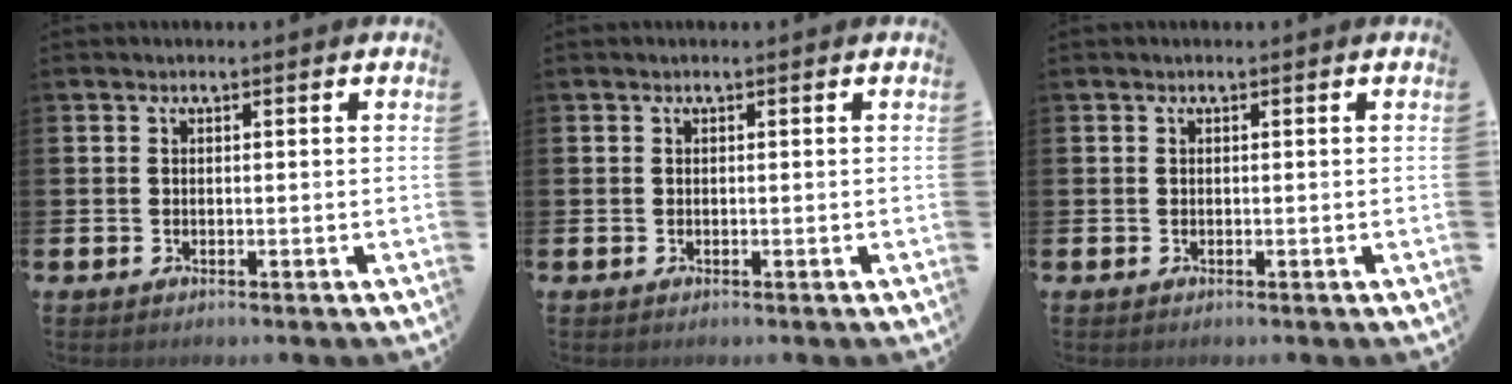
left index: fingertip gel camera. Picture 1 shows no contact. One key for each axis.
{"total": 0.0}
{"total": 0.0}